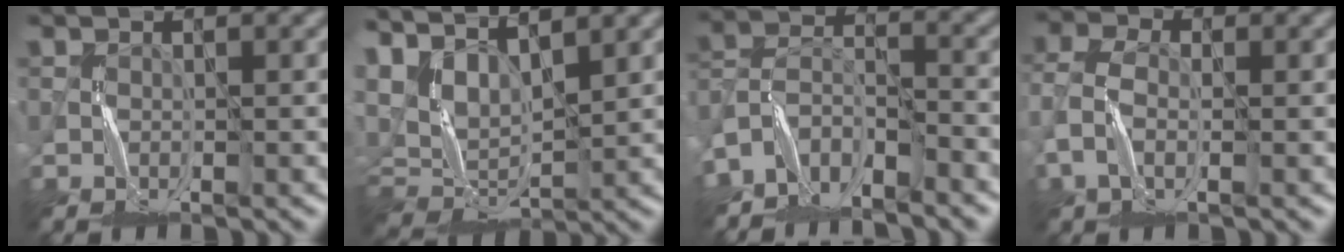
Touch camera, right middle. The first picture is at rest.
{"total": 5.4, "force": [2.7, 2.9, 3.6], "torque": [-0.083, 0.006, 0.054]}
{"total": 6.1, "force": [-5.4, 2.0, 1.8], "torque": [-0.036, -0.001, -0.113]}
{"total": 3.4, "force": [-1.2, 2.1, 2.3], "torque": [-0.065, 0.005, -0.032]}